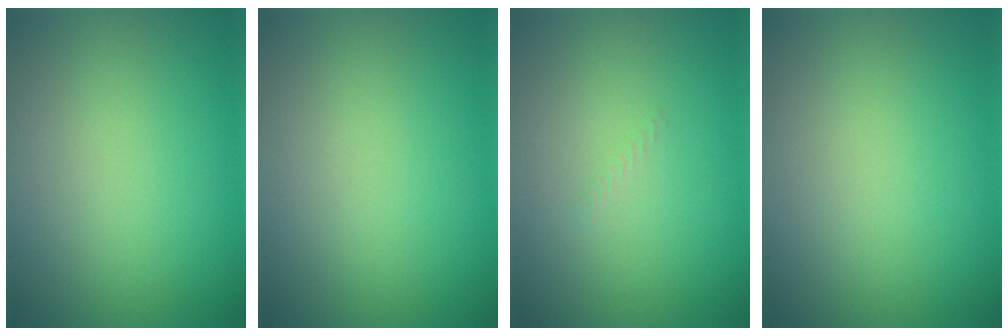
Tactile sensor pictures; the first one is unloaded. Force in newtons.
{"total": 0.0}
{"total": 0.6, "press": 0.6, "slide": 0.1}
{"total": 0.0}